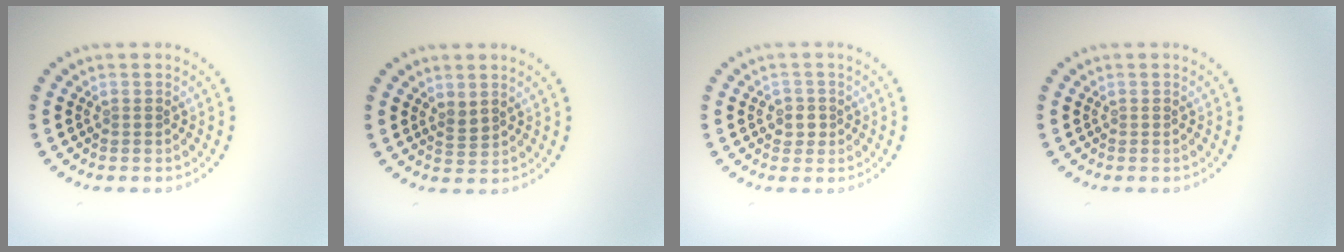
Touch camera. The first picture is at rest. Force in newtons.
{"total": 1.2, "press": 1.0, "slide": 0.7}
{"total": 1.5, "press": 1.4, "slide": 0.6}
{"total": 0.0}